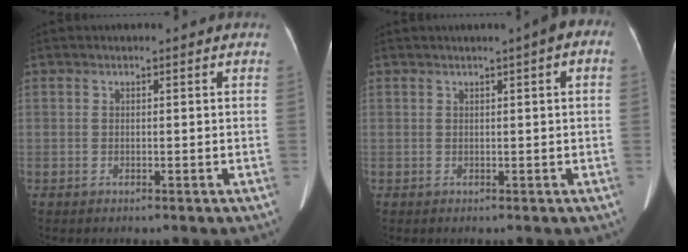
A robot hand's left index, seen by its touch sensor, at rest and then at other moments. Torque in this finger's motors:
{"motor_torque": [0.12, -1.20, 0.03, -0.01]}